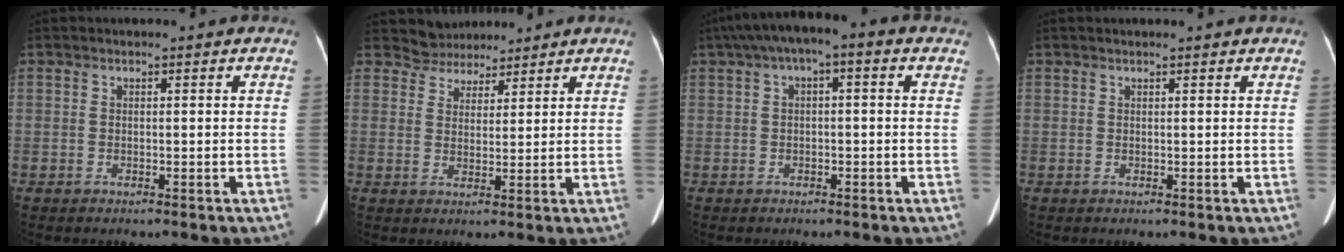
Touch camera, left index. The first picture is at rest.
{"total": 4.4, "force": [4.0, 1.8, -0.6], "torque": [0.008, 0.016, 0.069]}
{"total": 6.7, "force": [2.8, 2.0, 5.8], "torque": [-0.102, 0.043, 0.035]}
{"total": 2.8, "force": [2.6, 0.0, 1.1], "torque": [-0.014, 0.018, 0.032]}